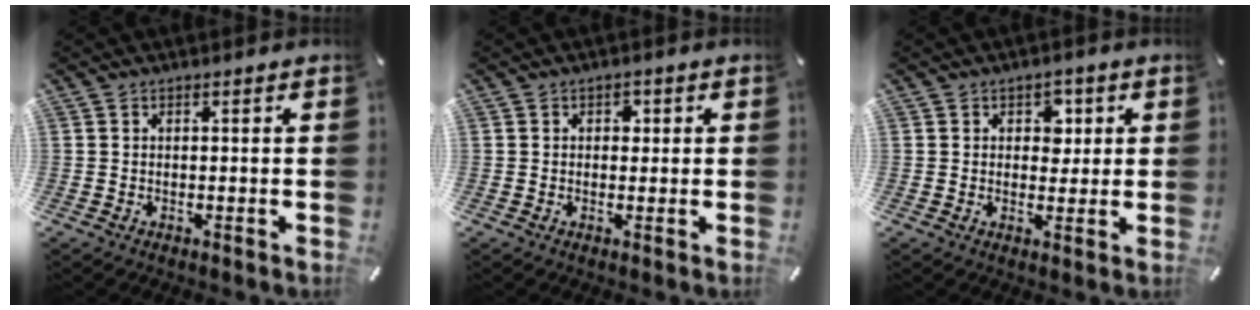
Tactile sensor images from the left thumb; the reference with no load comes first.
{"total": 1.7, "force": [0.2, 1.4, 0.9], "torque": [-0.004, 0.002, -0.003]}
{"total": 4.1, "force": [1.1, 3.4, 2.0], "torque": [-0.007, -0.007, 0.008]}